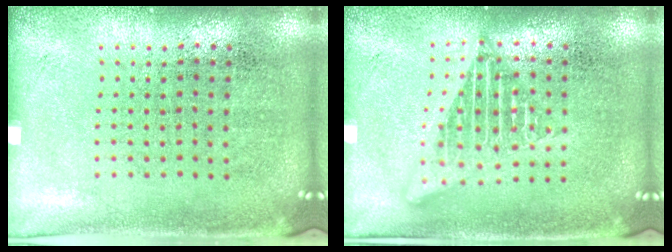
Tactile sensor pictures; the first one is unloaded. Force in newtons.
{"total": 2.0, "press": 2.0, "slide": 0.2}